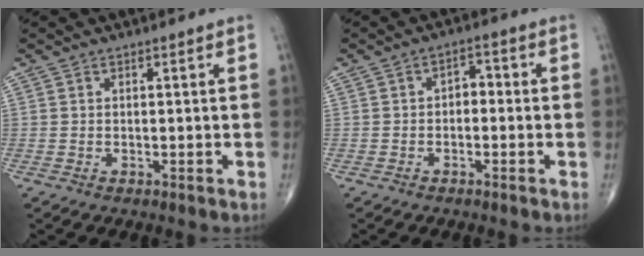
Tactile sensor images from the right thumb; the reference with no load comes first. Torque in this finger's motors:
{"motor_torque": [0.09, -0.39, 0.21, 0.22, 0.01]}